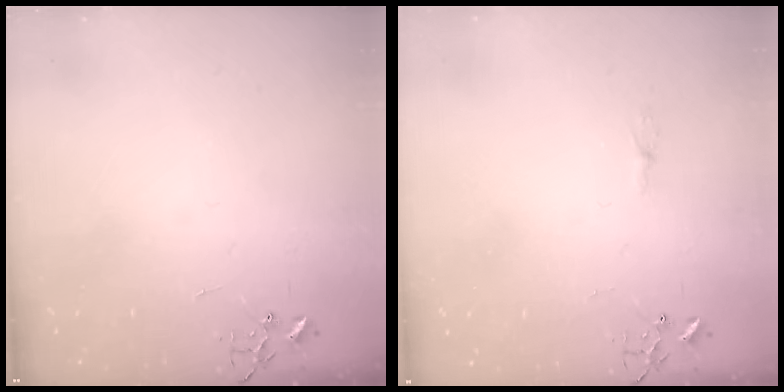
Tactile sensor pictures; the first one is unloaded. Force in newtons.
{"total": 3.4, "press": 3.4, "slide": 0.4}